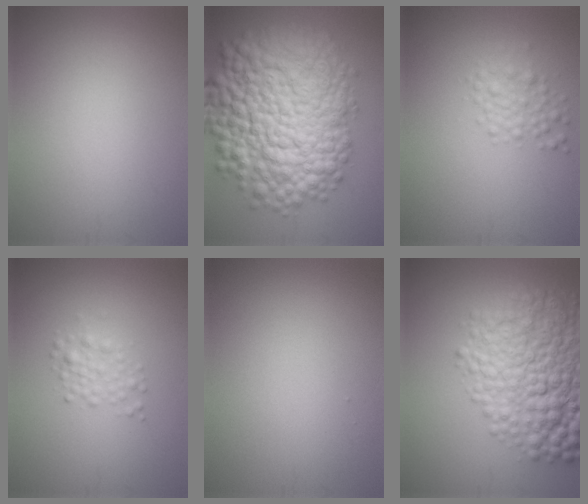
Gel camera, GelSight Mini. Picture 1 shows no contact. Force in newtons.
{"total": 15.5, "press": 15.5, "slide": 0.5}
{"total": 2.3, "press": 2.3, "slide": 0.0}
{"total": 1.8, "press": 1.8, "slide": 0.0}
{"total": 0.0}
{"total": 10.1, "press": 10.1, "slide": 0.3}